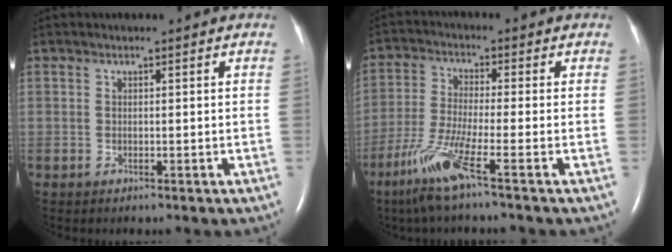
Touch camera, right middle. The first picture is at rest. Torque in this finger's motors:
{"motor_torque": [1.12, -1.02, 0.54, 0.18]}